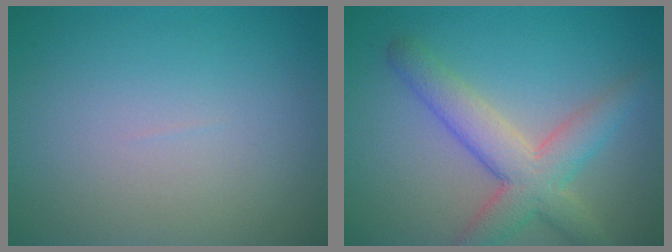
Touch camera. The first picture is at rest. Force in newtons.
{"total": 5.6, "press": 5.6, "slide": 0.2}